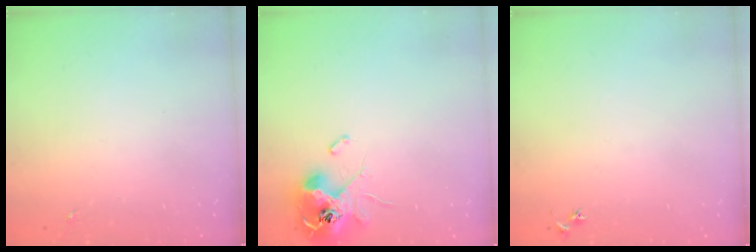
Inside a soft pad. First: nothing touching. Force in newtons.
{"total": 12.4, "press": 12.4, "slide": 1.0}
{"total": 2.9, "press": 2.8, "slide": 0.3}